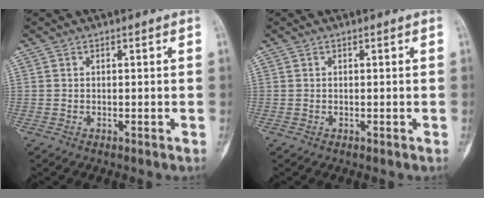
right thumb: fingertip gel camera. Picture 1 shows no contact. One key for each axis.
{"total": 0.0}